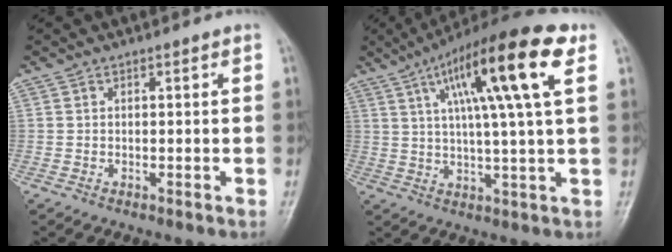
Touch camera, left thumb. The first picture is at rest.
{"total": 17.9, "force": [6.9, 2.5, 16.3], "torque": [-0.264, 0.005, 0.103]}